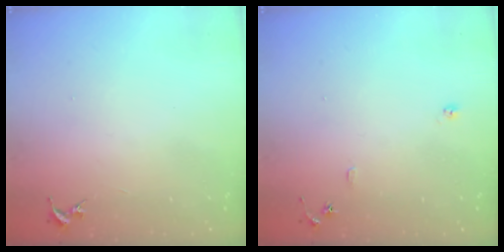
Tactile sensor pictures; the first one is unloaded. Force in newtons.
{"total": 6.9, "press": 6.9, "slide": 0.7}